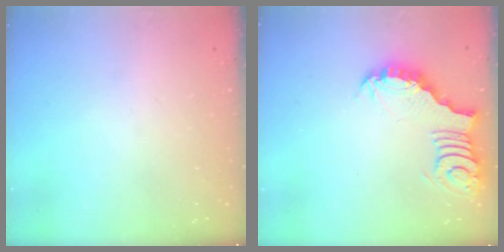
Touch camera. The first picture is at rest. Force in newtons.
{"total": 3.7, "press": 3.7, "slide": 0.5}